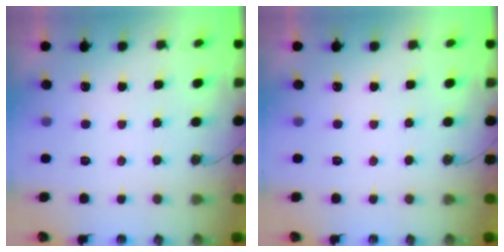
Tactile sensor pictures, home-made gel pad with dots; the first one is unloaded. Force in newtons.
{"total": 0.0}